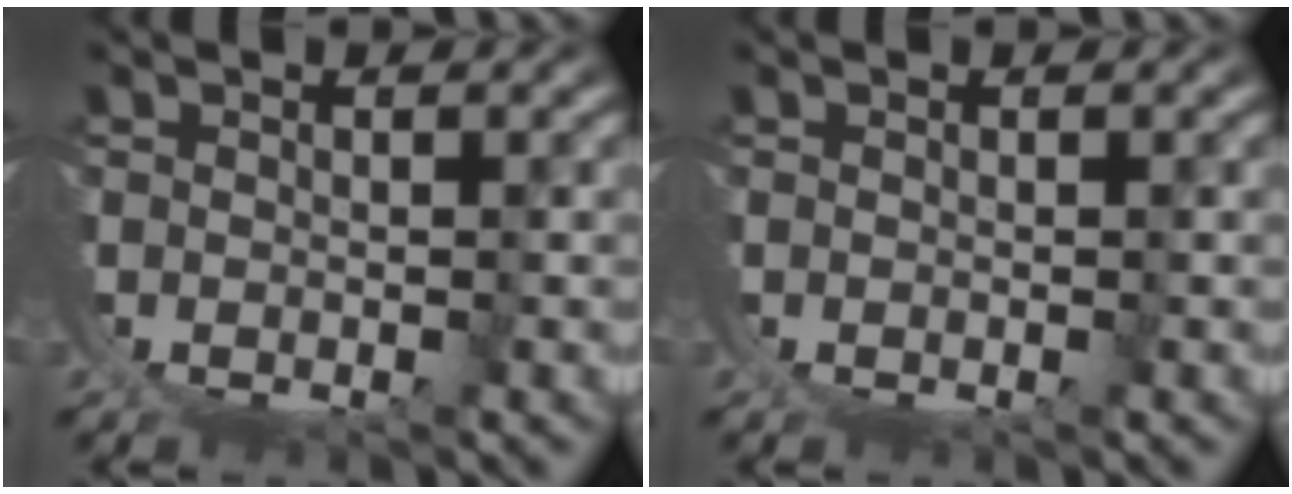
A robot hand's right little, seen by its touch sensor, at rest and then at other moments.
{"total": 0.0}